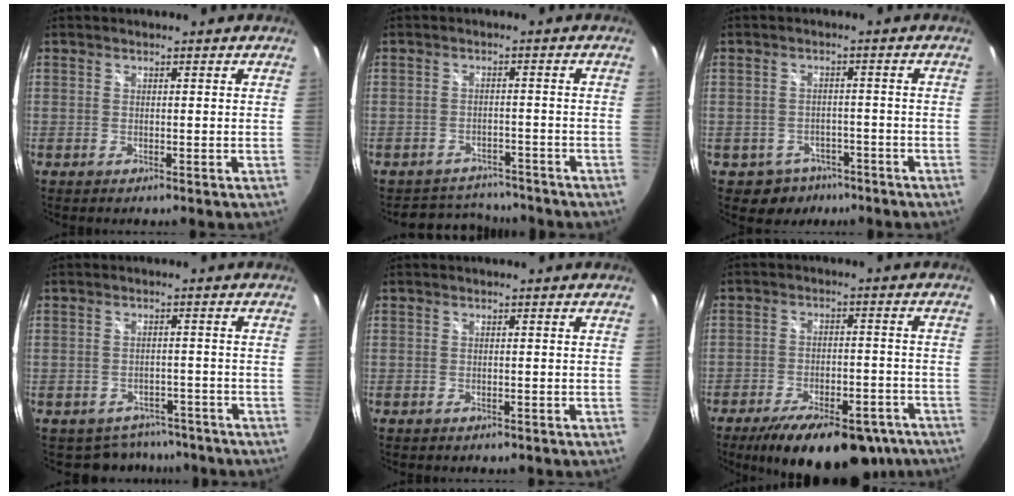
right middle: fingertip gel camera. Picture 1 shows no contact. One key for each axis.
{"total": 8.2, "fx": -7.5, "fy": 3.2, "fz": 1.1, "tx": -0.035, "ty": 0.012, "tz": -0.101}
{"total": 5.9, "fx": -3.8, "fy": 4.4, "fz": 0.9, "tx": -0.029, "ty": 0.016, "tz": -0.043}
{"total": 7.0, "fx": -5.5, "fy": 4.2, "fz": 0.9, "tx": -0.023, "ty": 0.010, "tz": -0.068}
{"total": 0.9, "fx": -0.6, "fy": 0.6, "fz": 0.2, "tx": -0.006, "ty": -0.002, "tz": -0.009}
{"total": 20.4, "fx": -14.9, "fy": 8.1, "fz": 11.3, "tx": -0.195, "ty": -0.019, "tz": -0.198}